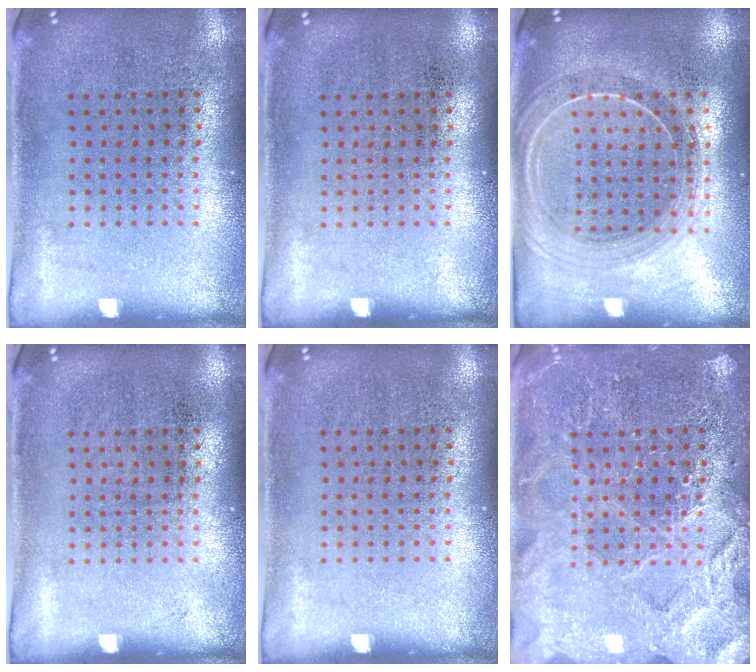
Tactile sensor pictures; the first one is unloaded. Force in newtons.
{"total": 0.0}
{"total": 2.0, "press": 1.7, "slide": 0.9}
{"total": 0.0}
{"total": 0.0}
{"total": 3.6, "press": 3.6, "slide": 0.6}